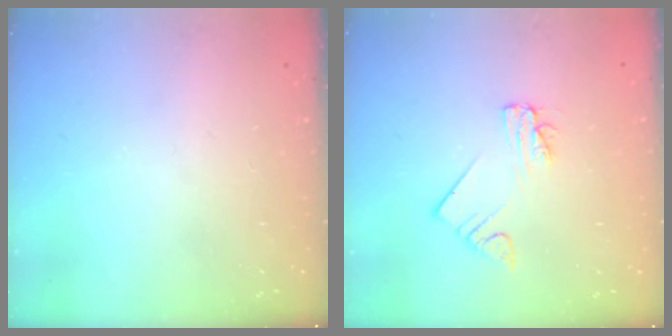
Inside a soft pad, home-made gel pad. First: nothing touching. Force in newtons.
{"total": 1.9, "press": 1.9, "slide": 0.2}